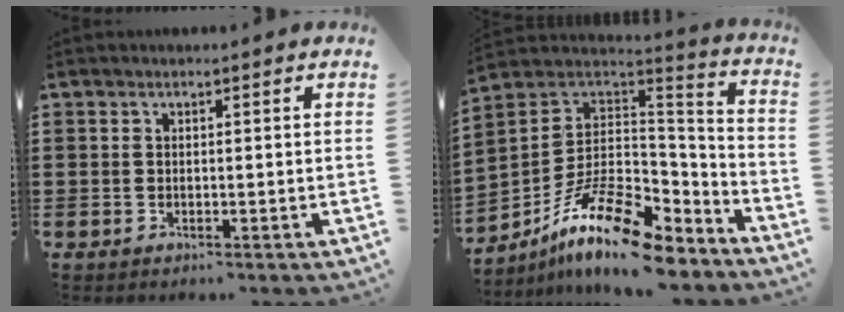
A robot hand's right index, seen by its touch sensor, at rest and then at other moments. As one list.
[{"total": 15.4, "force": [-9.7, 5.0, 10.9], "torque": [-0.204, 0.019, -0.174]}]